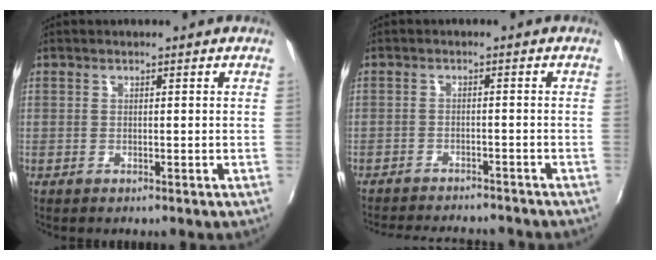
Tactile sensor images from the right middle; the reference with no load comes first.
{"total": 11.6, "force": [-10.5, 2.6, 4.2], "torque": [-0.098, -0.017, -0.151]}